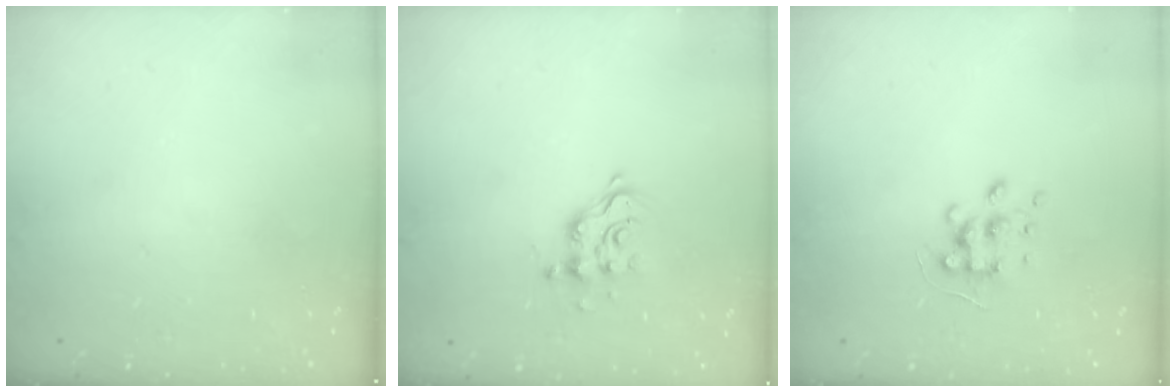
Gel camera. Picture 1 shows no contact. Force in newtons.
{"total": 9.2, "press": 9.2, "slide": 0.8}
{"total": 7.2, "press": 7.2, "slide": 0.6}